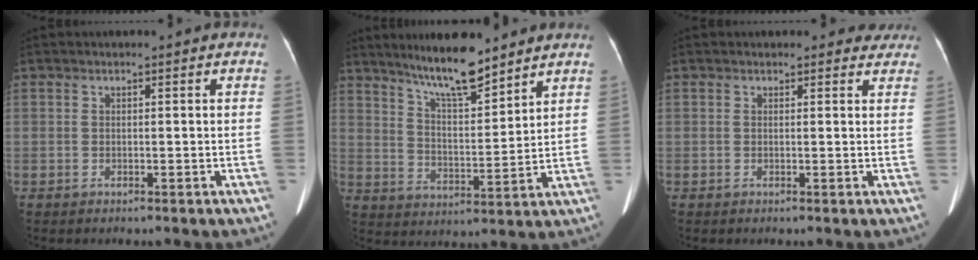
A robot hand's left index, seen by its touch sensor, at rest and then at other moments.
{"total": 10.5, "force": [8.6, 1.1, 5.9], "torque": [-0.105, -0.007, 0.155]}
{"total": 2.9, "force": [2.4, 1.5, 0.3], "torque": [0.008, -0.002, 0.011]}